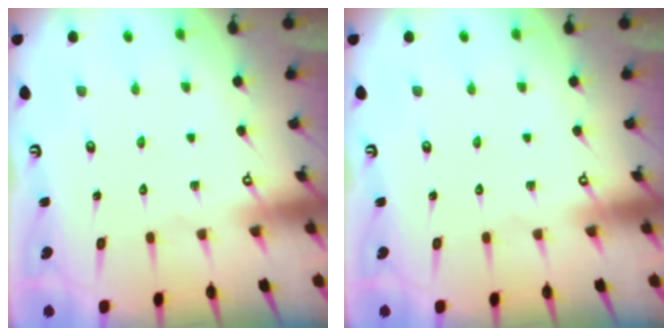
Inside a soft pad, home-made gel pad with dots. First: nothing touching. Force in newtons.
{"total": 0.0}